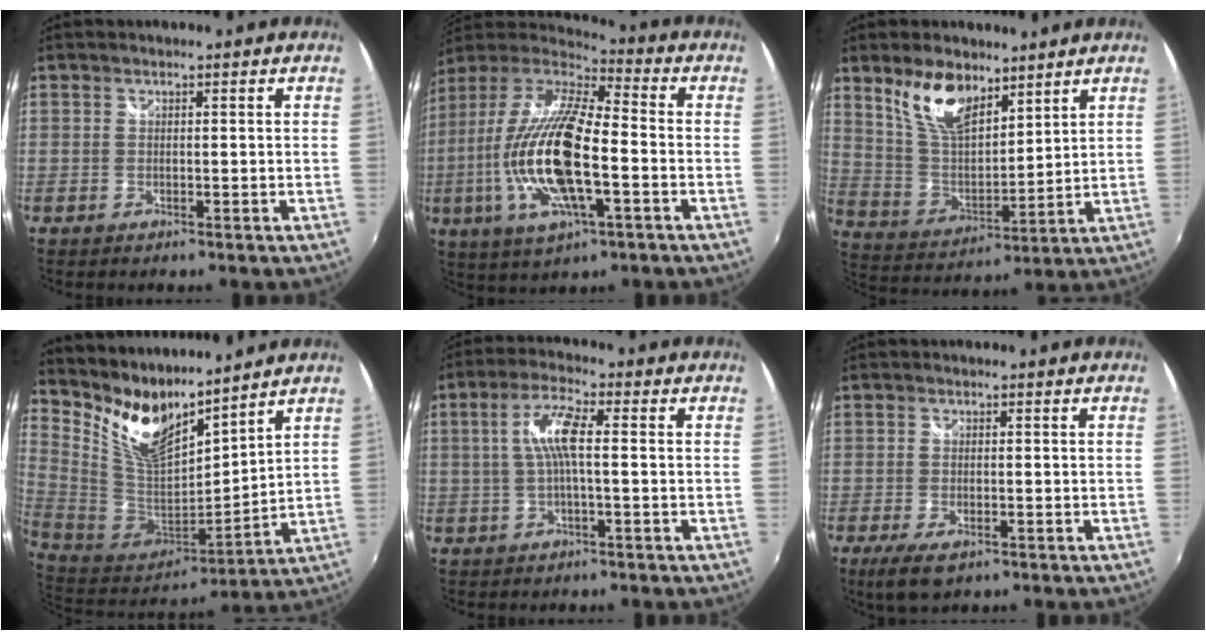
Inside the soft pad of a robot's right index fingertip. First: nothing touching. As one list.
[{"total": 21.6, "force": [-4.6, 6.8, 20.0], "torque": [-0.387, -0.022, -0.091]}, {"total": 12.4, "force": [8.1, 5.7, 7.4], "torque": [-0.140, 0.006, 0.163]}, {"total": 15.0, "force": [11.4, 4.8, 8.4], "torque": [-0.164, -0.024, 0.228]}, {"total": 6.6, "force": [0.1, 1.1, 6.6], "torque": [-0.131, 0.010, 0.004]}, {"total": 5.1, "force": [-2.8, 2.2, 3.7], "torque": [-0.082, -0.017, -0.047]}]